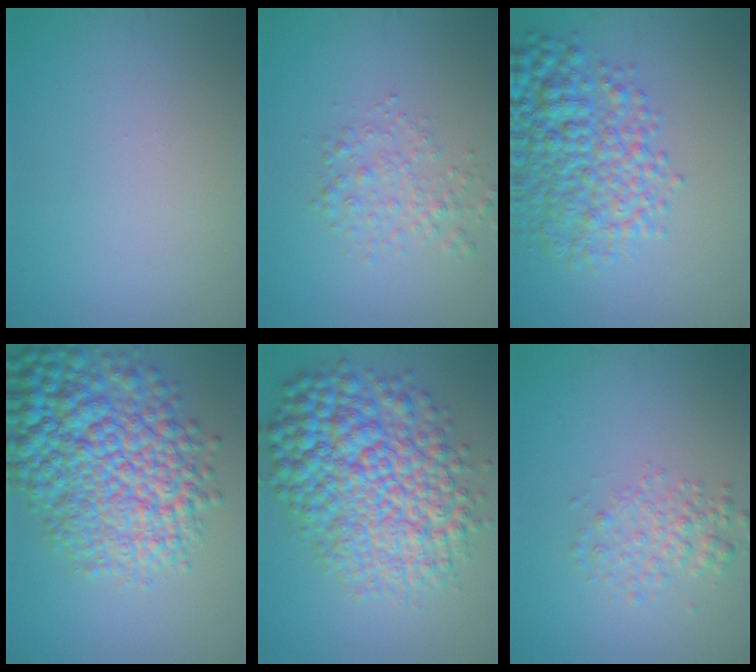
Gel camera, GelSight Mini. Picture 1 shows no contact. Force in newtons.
{"total": 2.4, "press": 2.4, "slide": 0.1}
{"total": 7.0, "press": 7.0, "slide": 0.2}
{"total": 11.6, "press": 11.6, "slide": 0.2}
{"total": 11.4, "press": 11.4, "slide": 0.2}
{"total": 2.4, "press": 2.4, "slide": 0.1}